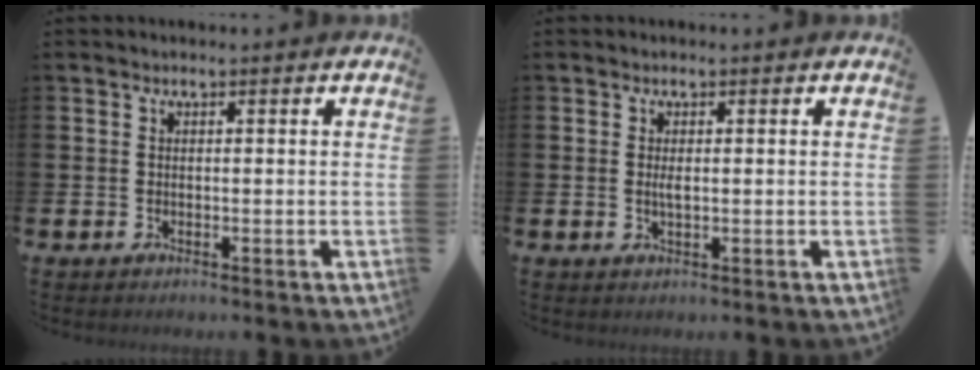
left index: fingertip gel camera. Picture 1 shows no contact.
{"total": 1.3, "force": [0.2, 0.4, 1.2], "torque": [-0.023, 0.002, 0.001]}